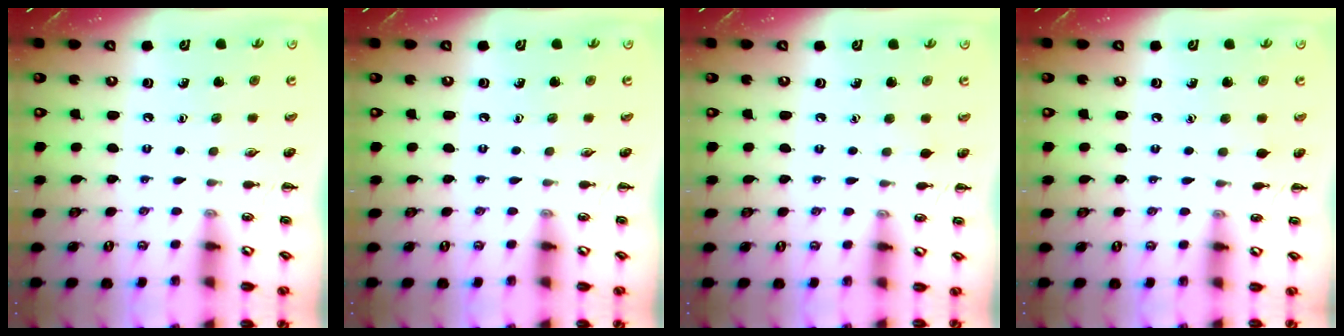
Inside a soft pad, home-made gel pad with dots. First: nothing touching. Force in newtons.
{"total": 0.0}
{"total": 2.6, "press": 2.3, "slide": 1.1}
{"total": 3.7, "press": 3.5, "slide": 1.3}